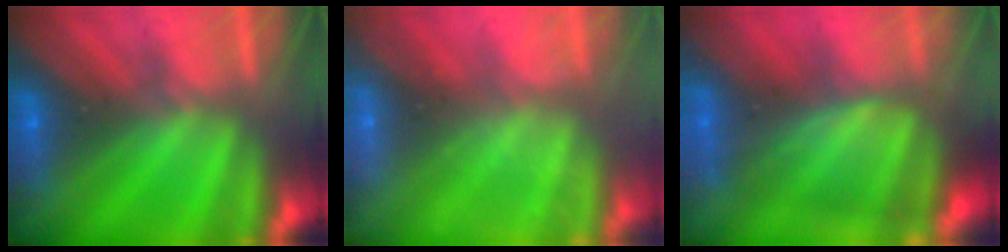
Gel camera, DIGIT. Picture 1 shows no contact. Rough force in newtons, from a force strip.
{"total": 2.3}
{"total": 4.6}